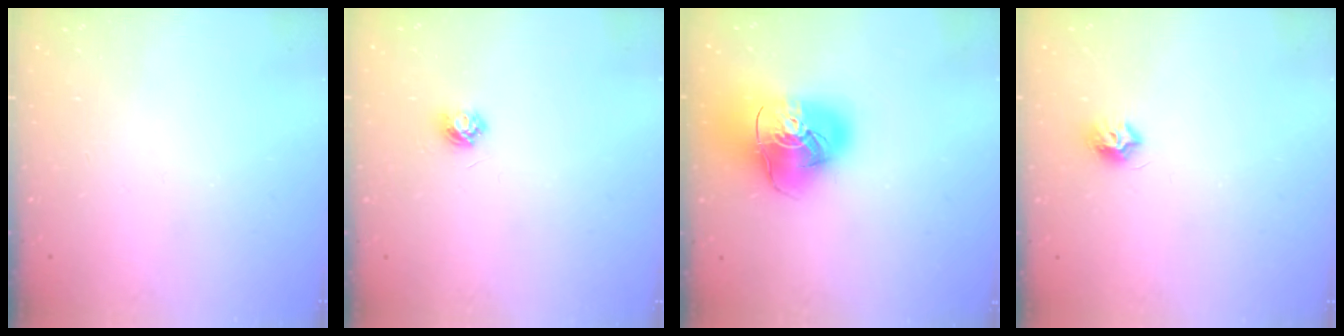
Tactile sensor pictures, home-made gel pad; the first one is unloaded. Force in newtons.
{"total": 3.6, "press": 3.5, "slide": 0.4}
{"total": 19.5, "press": 19.4, "slide": 2.3}
{"total": 7.1, "press": 7.0, "slide": 0.3}